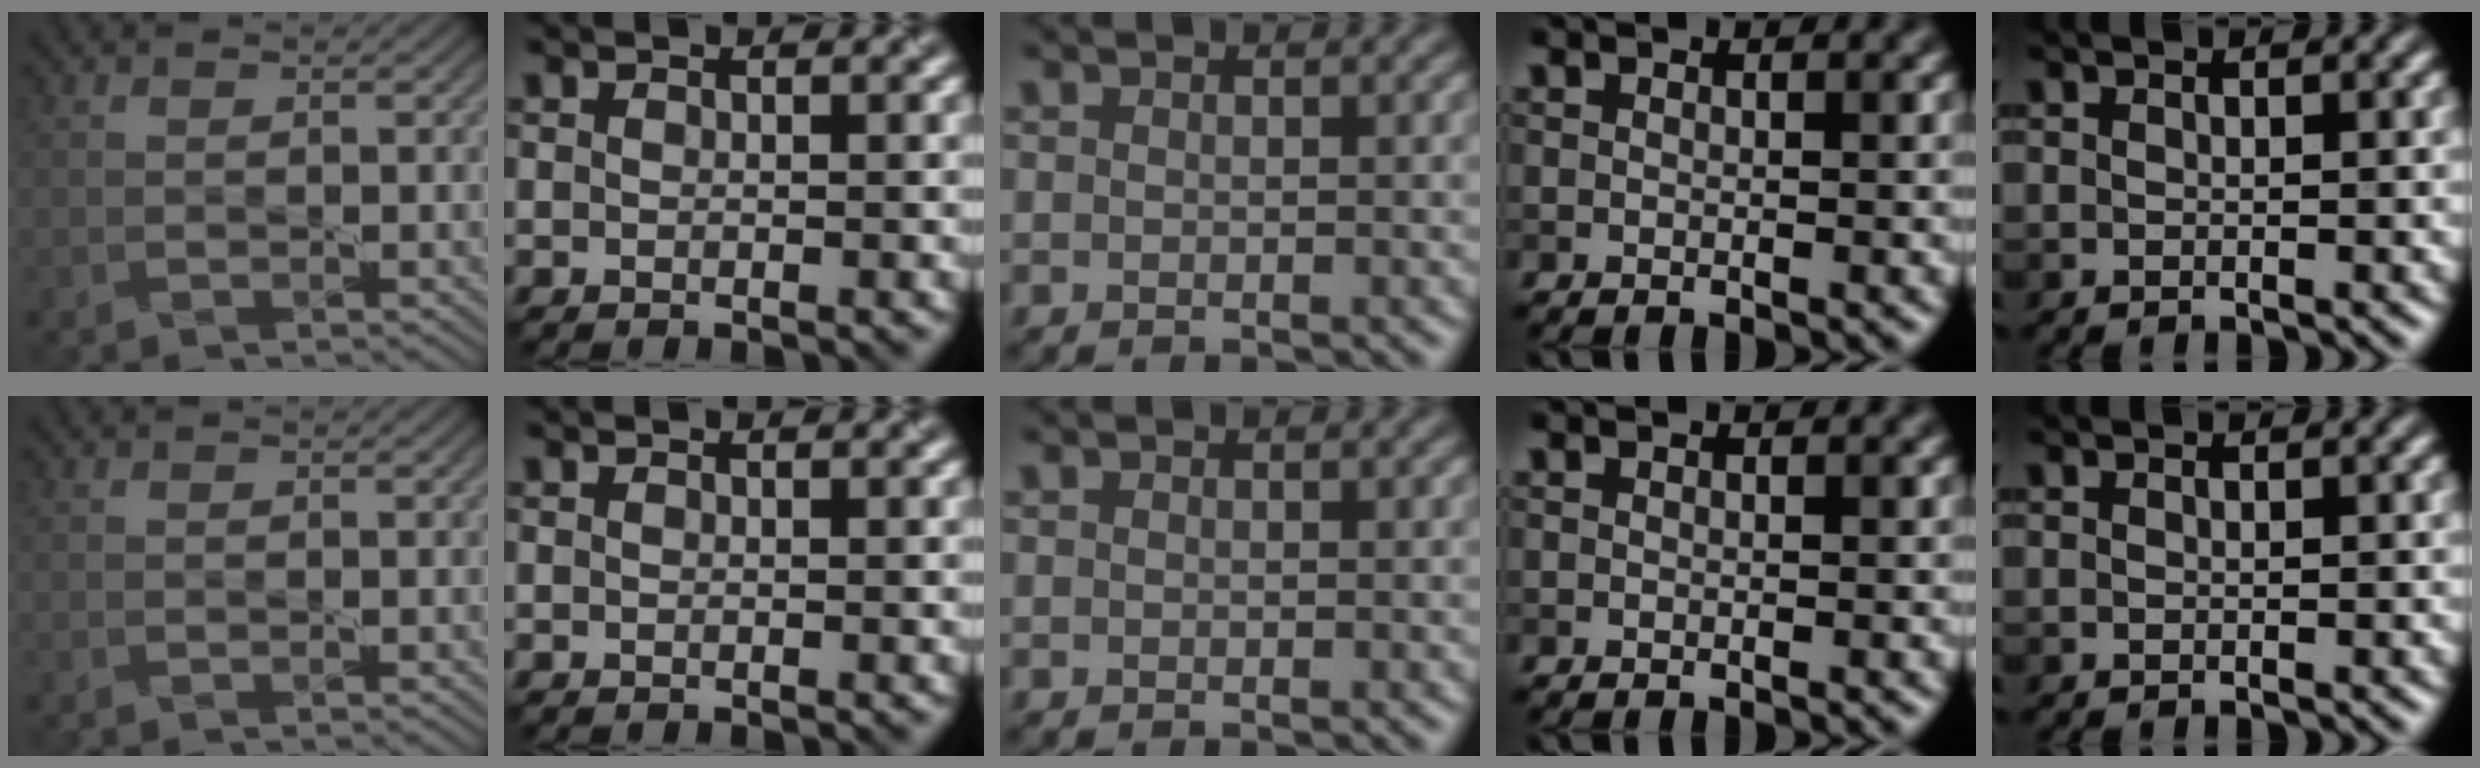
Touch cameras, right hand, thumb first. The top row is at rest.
{}